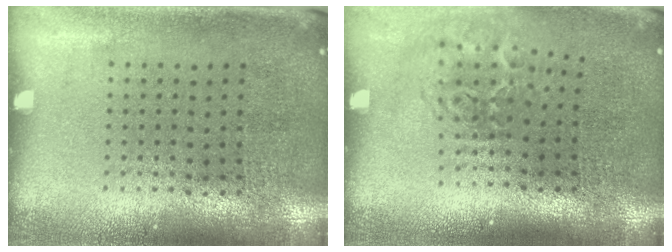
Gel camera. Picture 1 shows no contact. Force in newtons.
{"total": 2.0, "press": 1.3, "slide": 1.5}